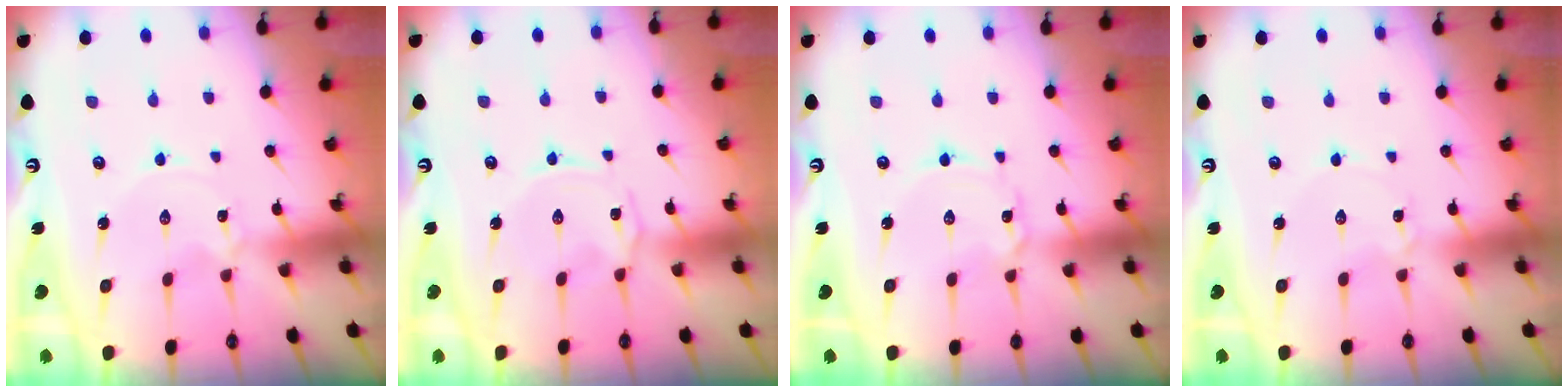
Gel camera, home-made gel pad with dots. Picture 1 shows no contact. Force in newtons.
{"total": 1.6, "press": 1.5, "slide": 0.6}
{"total": 2.0, "press": 2.0, "slide": 0.1}
{"total": 0.8, "press": 0.8, "slide": 0.1}